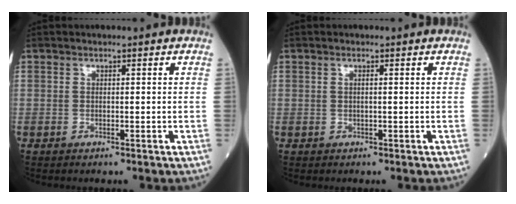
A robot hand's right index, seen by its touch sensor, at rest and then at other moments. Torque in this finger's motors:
{"motor_torque": [0.02, 0.02, -0.05, 0.00]}